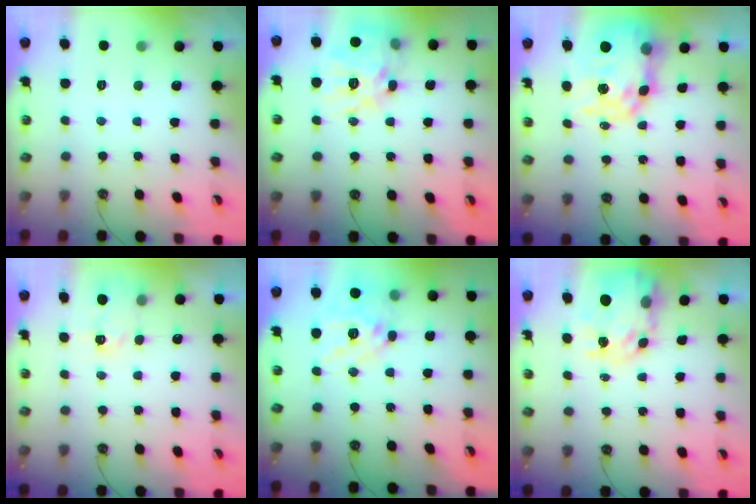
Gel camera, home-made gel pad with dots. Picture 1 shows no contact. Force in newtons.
{"total": 18.0, "press": 17.9, "slide": 1.7}
{"total": 15.5, "press": 15.5, "slide": 1.3}
{"total": 3.0, "press": 2.9, "slide": 0.5}
{"total": 15.4, "press": 15.3, "slide": 1.4}
{"total": 8.4, "press": 8.4, "slide": 0.6}